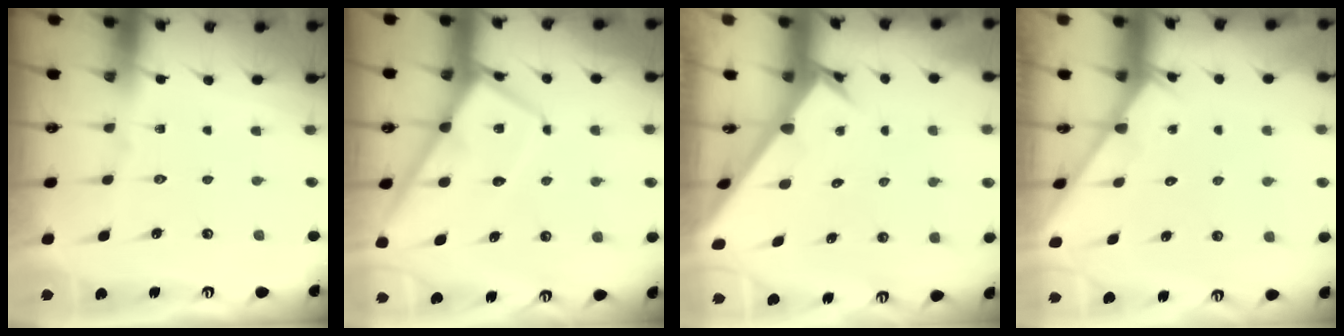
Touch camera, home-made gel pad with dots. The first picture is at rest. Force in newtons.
{"total": 7.4, "press": 7.4, "slide": 0.8}
{"total": 2.5, "press": 2.5, "slide": 0.2}
{"total": 2.4, "press": 2.4, "slide": 0.2}